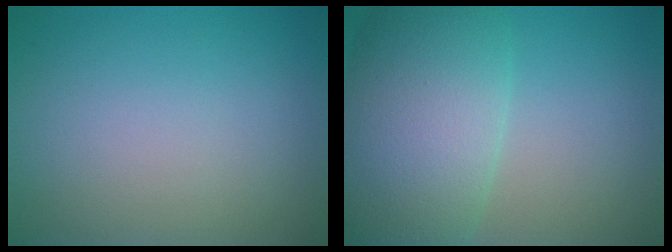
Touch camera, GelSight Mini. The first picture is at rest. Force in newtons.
{"total": 10.6, "press": 10.5, "slide": 0.4}